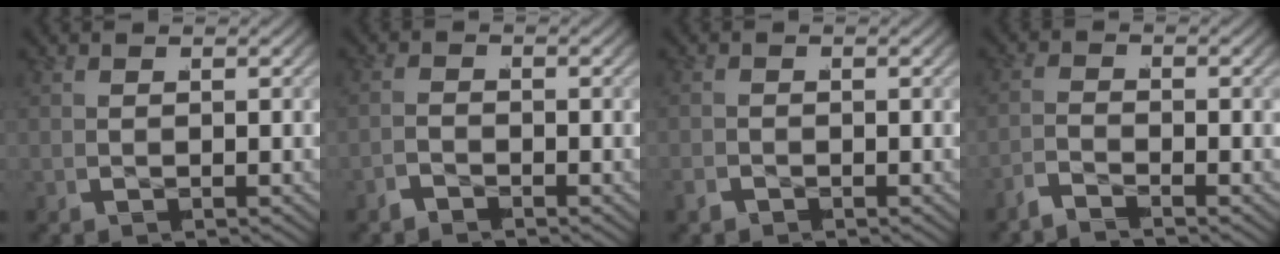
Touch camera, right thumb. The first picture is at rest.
{"total": 1.5, "force": [-1.3, -0.3, -0.5], "torque": [0.014, 0.005, -0.034]}
{"total": 1.0, "force": [-0.8, 0.1, -0.5], "torque": [0.006, -0.002, -0.017]}
{"total": 2.3, "force": [-2.2, -0.5, -0.1], "torque": [0.009, 0.004, -0.057]}